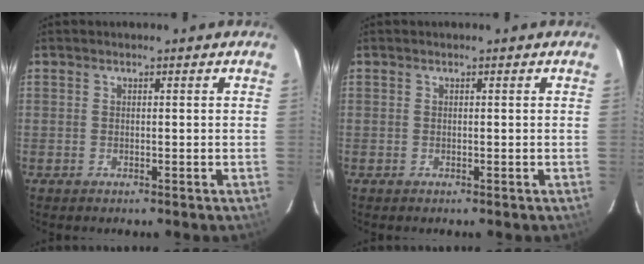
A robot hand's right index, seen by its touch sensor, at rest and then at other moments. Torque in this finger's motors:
{"motor_torque": [0.00, 0.00, -0.01, 0.00]}